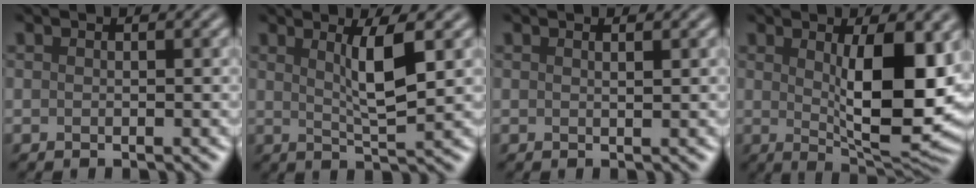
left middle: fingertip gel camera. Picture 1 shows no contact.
{"total": 4.2, "force": [1.3, 0.8, 3.9], "torque": [-0.064, -0.003, 0.025]}
{"total": 0.7, "force": [0.5, 0.3, 0.5], "torque": [0.001, 0.001, 0.003]}
{"total": 9.7, "force": [1.0, 2.9, 9.2], "torque": [-0.133, -0.014, 0.025]}